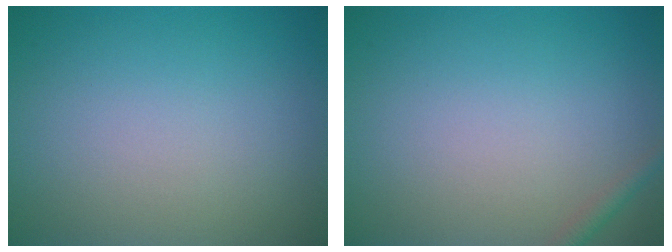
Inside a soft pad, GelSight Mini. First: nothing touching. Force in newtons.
{"total": 1.0, "press": 1.0, "slide": 0.0}